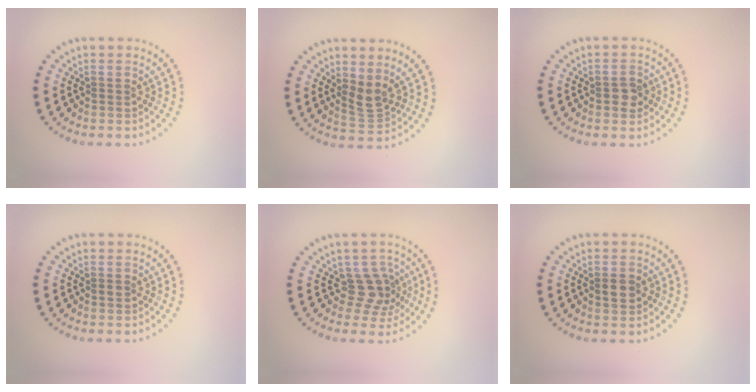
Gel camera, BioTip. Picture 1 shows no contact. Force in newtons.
{"total": 2.2, "press": 1.7, "slide": 1.4}
{"total": 1.8, "press": 1.8, "slide": 0.3}
{"total": 0.6, "press": 0.6, "slide": 0.1}
{"total": 2.7, "press": 2.1, "slide": 1.8}
{"total": 1.9, "press": 1.9, "slide": 0.1}